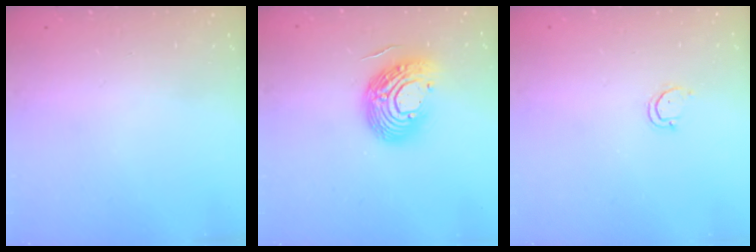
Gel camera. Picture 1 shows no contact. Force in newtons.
{"total": 14.4, "press": 14.3, "slide": 1.4}
{"total": 2.6, "press": 2.6, "slide": 0.2}